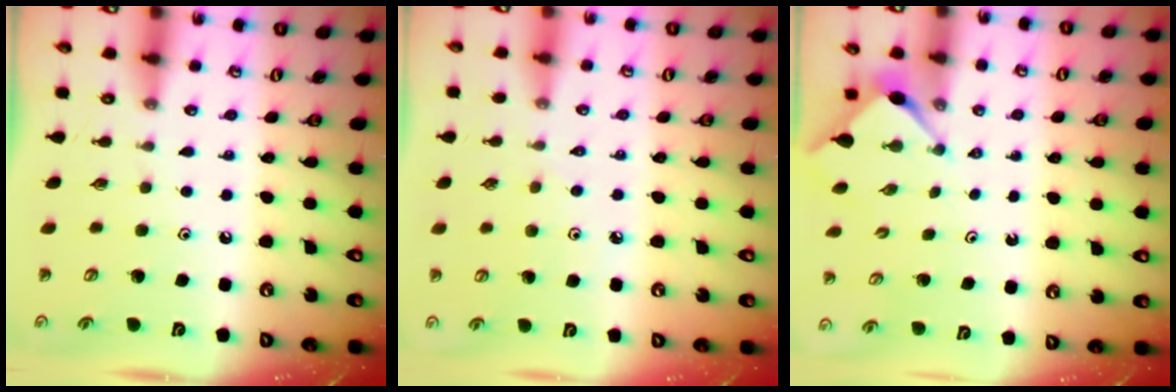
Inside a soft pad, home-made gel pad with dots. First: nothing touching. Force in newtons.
{"total": 3.1, "press": 3.0, "slide": 0.6}
{"total": 2.6, "press": 2.6, "slide": 0.4}